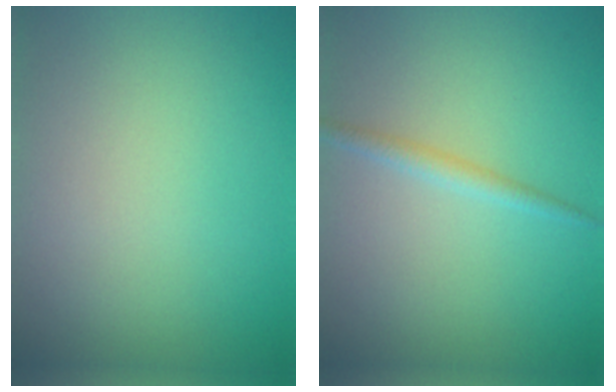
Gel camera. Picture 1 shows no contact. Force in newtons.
{"total": 1.4, "press": 1.4, "slide": 0.1}